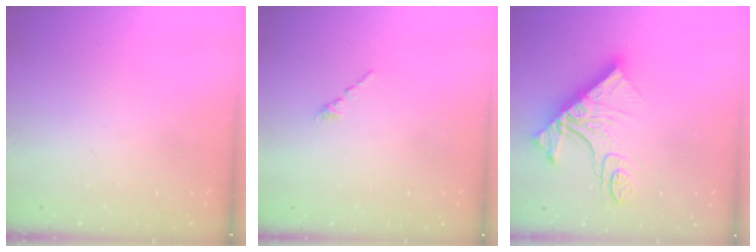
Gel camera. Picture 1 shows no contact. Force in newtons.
{"total": 0.6, "press": 0.5, "slide": 0.3}
{"total": 15.2, "press": 15.2, "slide": 1.3}